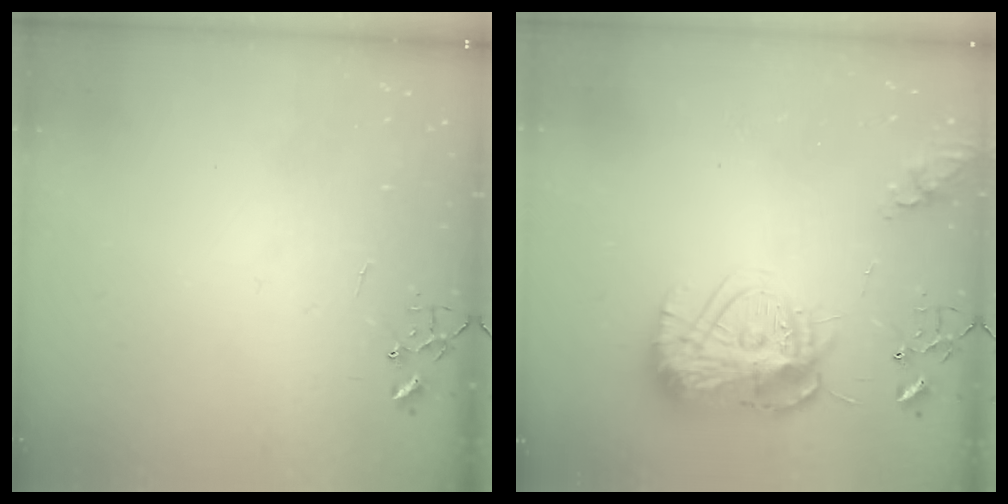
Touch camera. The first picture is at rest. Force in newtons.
{"total": 15.2, "press": 15.1, "slide": 1.2}